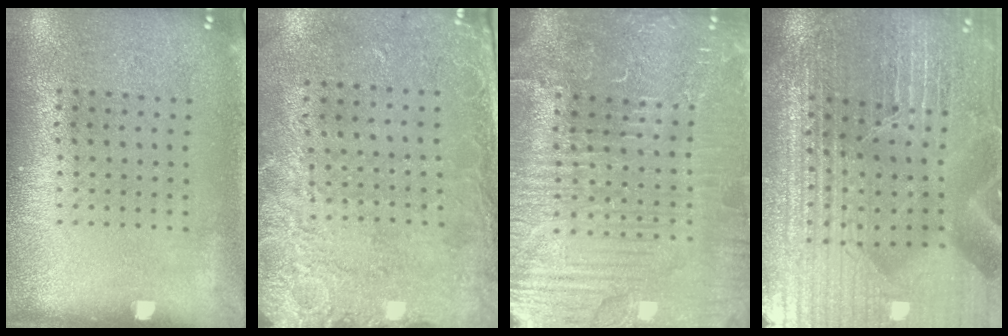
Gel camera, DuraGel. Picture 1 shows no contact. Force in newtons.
{"total": 2.6, "press": 2.0, "slide": 1.7}
{"total": 5.4, "press": 5.0, "slide": 1.9}
{"total": 4.9, "press": 4.7, "slide": 1.4}